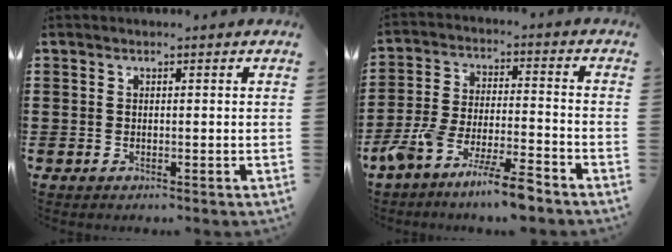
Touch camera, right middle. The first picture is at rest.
{"total": 9.3, "force": [-7.7, 0.9, 5.1], "torque": [-0.109, 0.004, -0.151]}